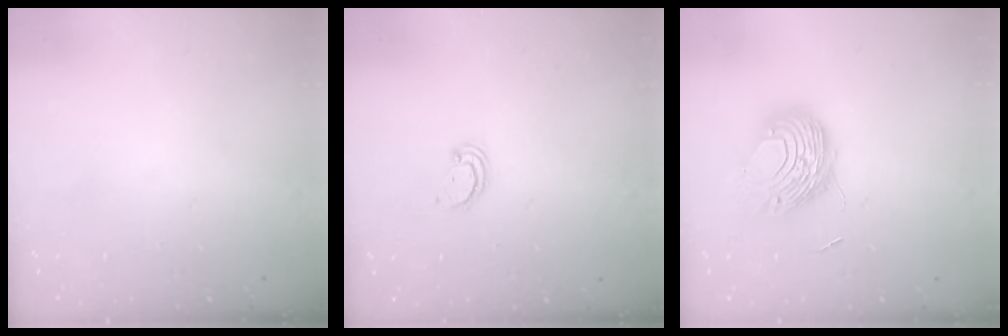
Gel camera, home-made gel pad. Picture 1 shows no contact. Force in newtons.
{"total": 2.2, "press": 2.2, "slide": 0.1}
{"total": 9.8, "press": 9.7, "slide": 1.2}